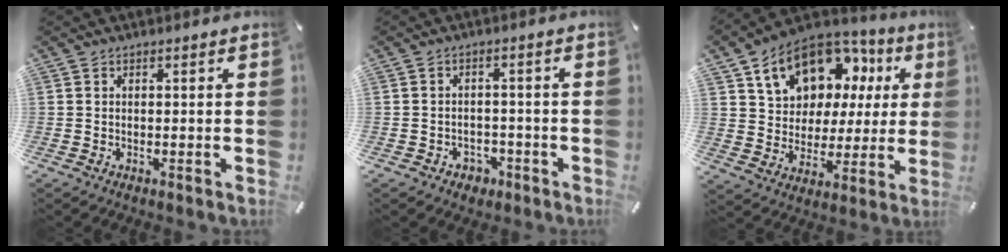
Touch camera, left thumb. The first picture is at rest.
{"total": 3.5, "force": [-1.7, 2.9, 1.0], "torque": [-0.017, 0.006, -0.032]}
{"total": 15.1, "force": [8.1, 11.0, 6.5], "torque": [-0.117, -0.040, 0.148]}